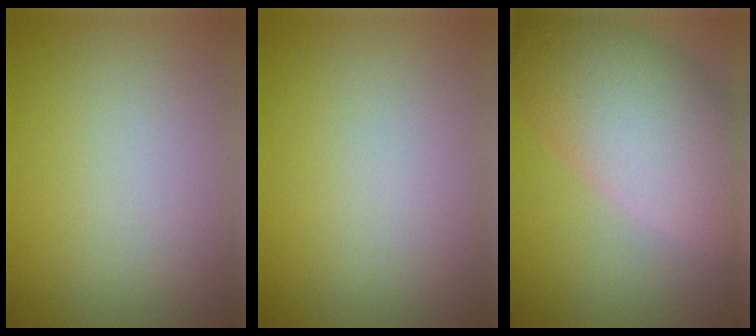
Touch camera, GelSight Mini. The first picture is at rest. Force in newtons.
{"total": 0.0}
{"total": 9.8, "press": 9.8, "slide": 0.6}